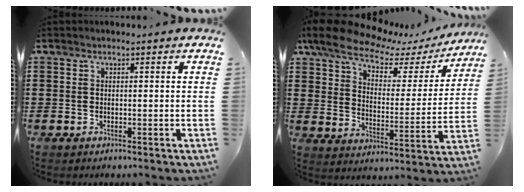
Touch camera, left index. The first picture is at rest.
{"total": 9.7, "force": [7.4, 3.7, 5.0], "torque": [-0.113, -0.032, 0.125]}